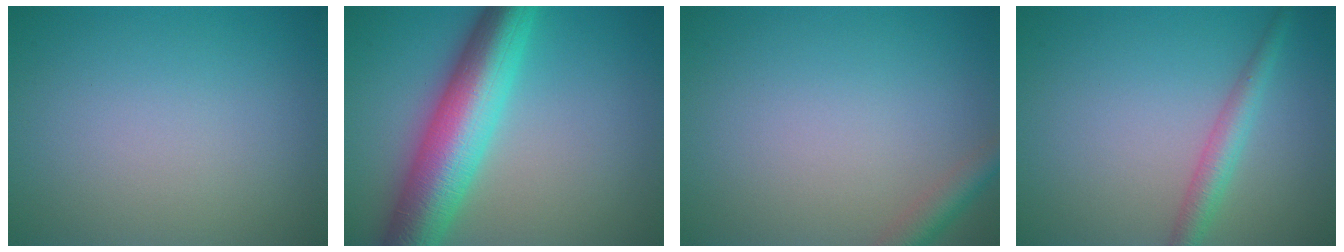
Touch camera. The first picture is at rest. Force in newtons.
{"total": 9.6, "press": 9.6, "slide": 0.1}
{"total": 2.2, "press": 2.2, "slide": 0.2}
{"total": 2.5, "press": 2.5, "slide": 0.0}